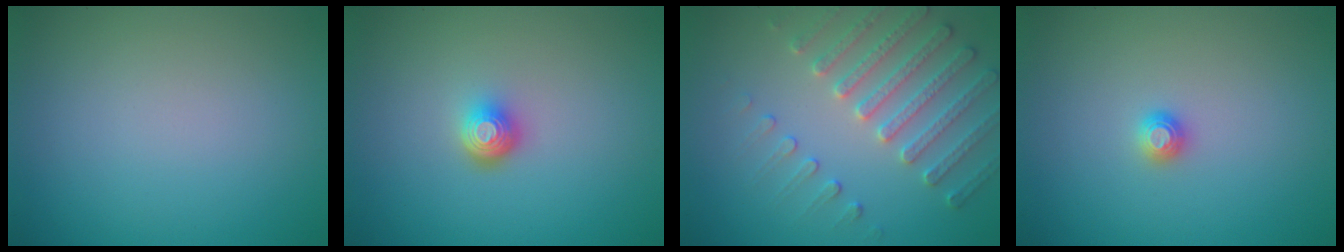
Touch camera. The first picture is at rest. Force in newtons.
{"total": 2.2, "press": 1.4, "slide": 1.6}
{"total": 4.0, "press": 3.9, "slide": 0.2}
{"total": 1.1, "press": 1.1, "slide": 0.1}